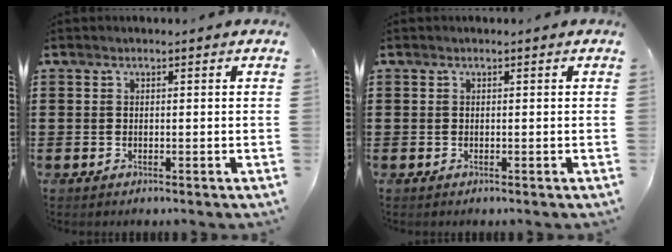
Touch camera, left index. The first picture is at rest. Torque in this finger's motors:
{"motor_torque": [0.00, 0.00, 0.01, -0.01]}